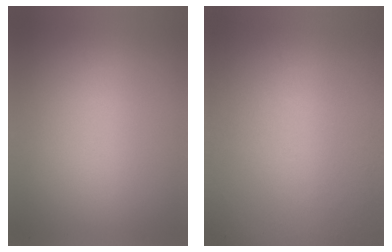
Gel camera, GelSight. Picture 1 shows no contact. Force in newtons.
{"total": 6.1}